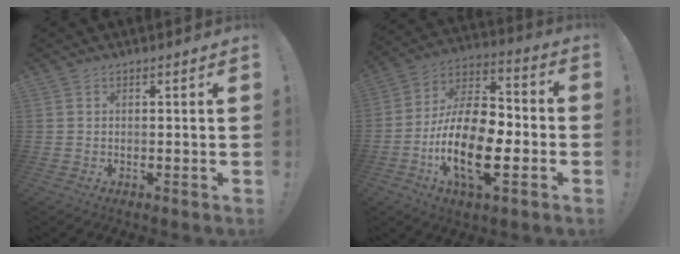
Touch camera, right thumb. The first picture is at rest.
{"total": 20.8, "force": [-6.5, 10.2, 16.9], "torque": [-0.335, 0.023, -0.108]}